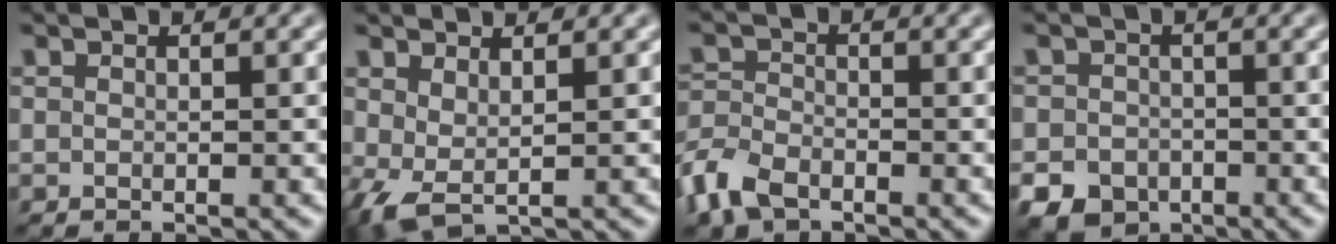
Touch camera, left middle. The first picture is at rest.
{"total": 2.8, "force": [0.6, 1.3, 2.4], "torque": [-0.061, -0.005, 0.012]}
{"total": 4.4, "force": [-2.9, 2.4, 2.2], "torque": [-0.051, -0.003, -0.072]}
{"total": 5.3, "force": [-3.1, 4.0, 1.7], "torque": [-0.017, -0.013, -0.055]}